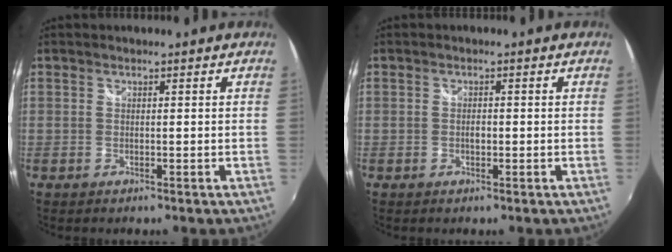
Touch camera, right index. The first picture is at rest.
{"total": 1.2, "force": [-0.3, 0.8, 0.9], "torque": [-0.017, 0.001, -0.007]}